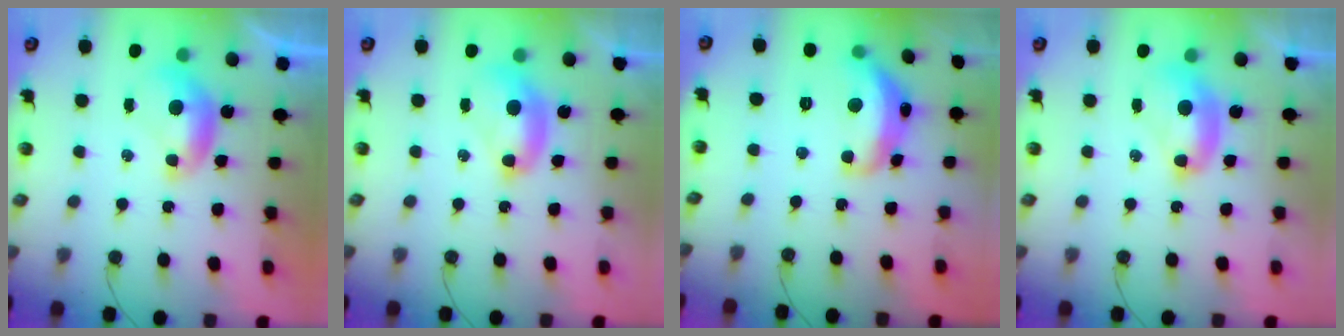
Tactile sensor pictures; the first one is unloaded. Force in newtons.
{"total": 2.5, "press": 2.5, "slide": 0.1}
{"total": 8.9, "press": 8.9, "slide": 0.6}
{"total": 2.9, "press": 2.9, "slide": 0.1}